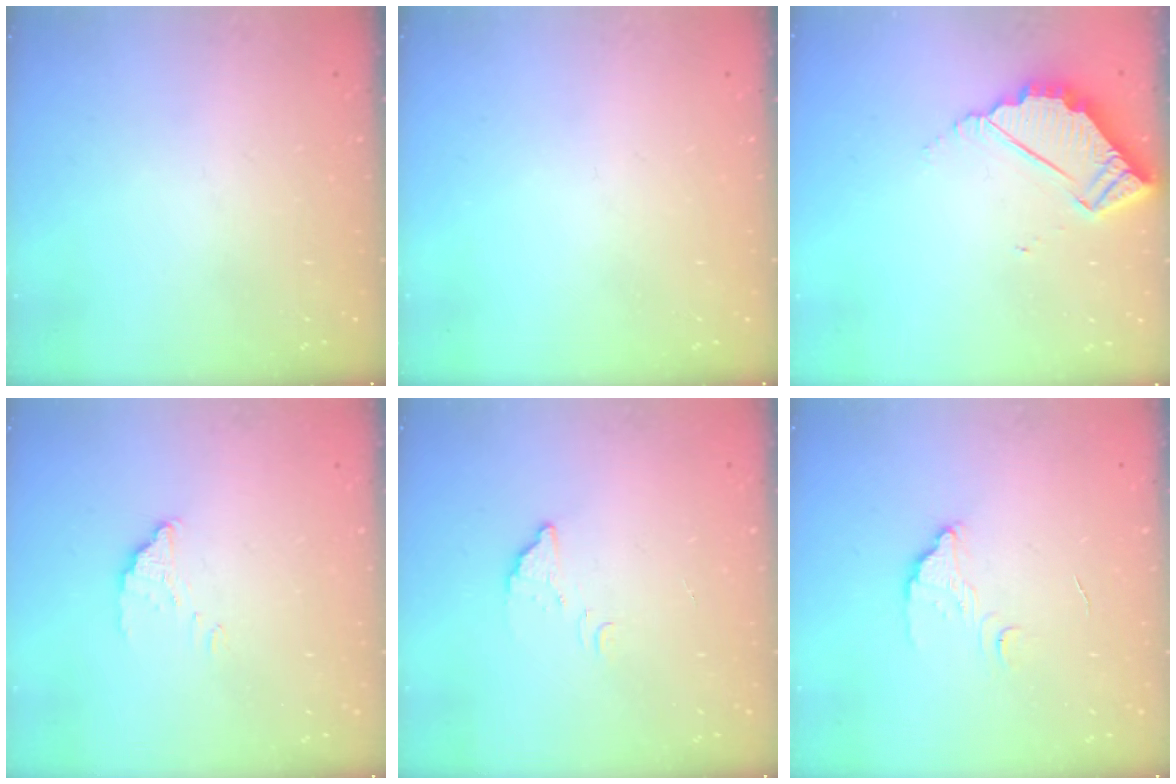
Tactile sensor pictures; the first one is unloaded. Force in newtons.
{"total": 0.0}
{"total": 5.8, "press": 5.8, "slide": 0.2}
{"total": 2.0, "press": 2.0, "slide": 0.1}
{"total": 4.2, "press": 4.1, "slide": 0.3}
{"total": 3.3, "press": 3.3, "slide": 0.2}